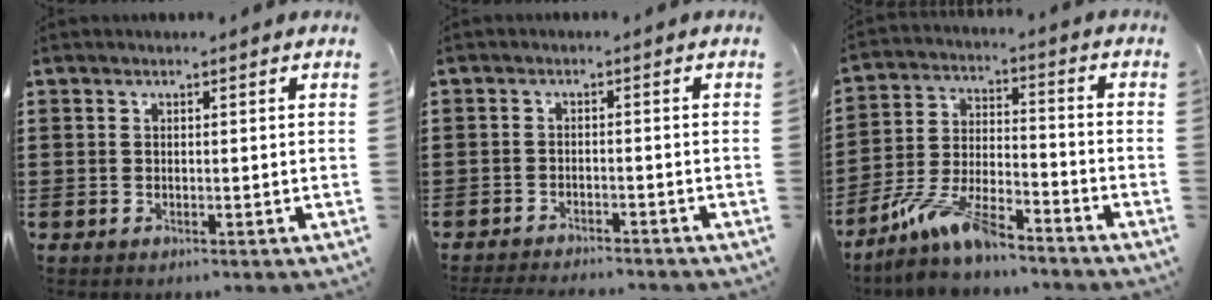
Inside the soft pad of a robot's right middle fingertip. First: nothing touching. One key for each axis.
{"total": 2.5, "fx": -2.4, "fy": 0.1, "fz": 0.2, "tx": -0.007, "ty": 0.000, "tz": -0.050}
{"total": 9.8, "fx": -7.8, "fy": 2.0, "fz": 5.5, "tx": -0.117, "ty": 0.009, "tz": -0.153}